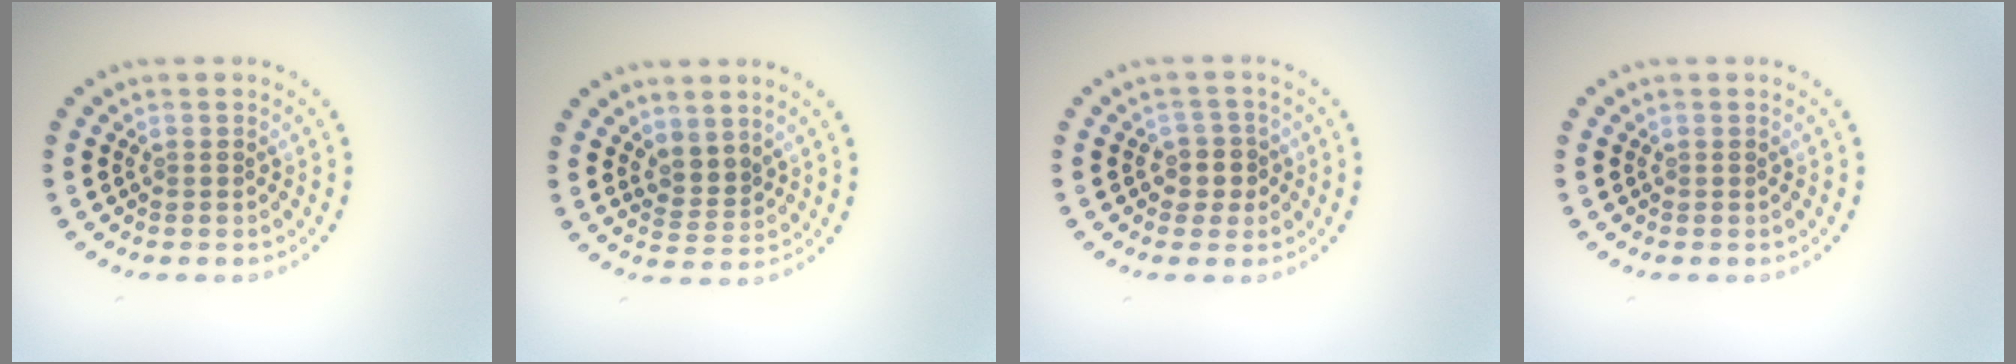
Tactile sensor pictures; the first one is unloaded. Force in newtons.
{"total": 2.0, "press": 1.3, "slide": 1.6}
{"total": 2.0, "press": 1.7, "slide": 1.1}
{"total": 0.0}